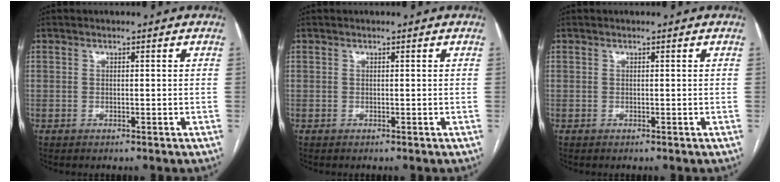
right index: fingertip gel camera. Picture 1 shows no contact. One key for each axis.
{"total": 0.0}
{"total": 0.0}